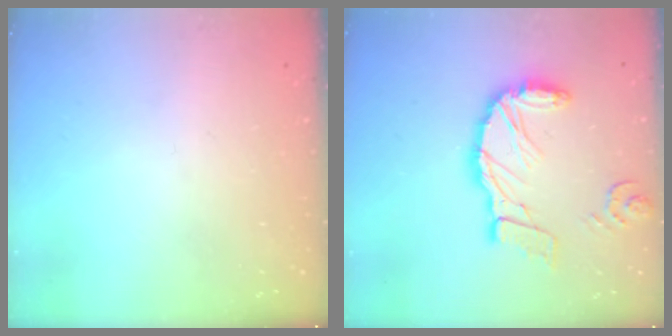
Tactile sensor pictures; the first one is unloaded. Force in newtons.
{"total": 15.2, "press": 15.0, "slide": 2.4}